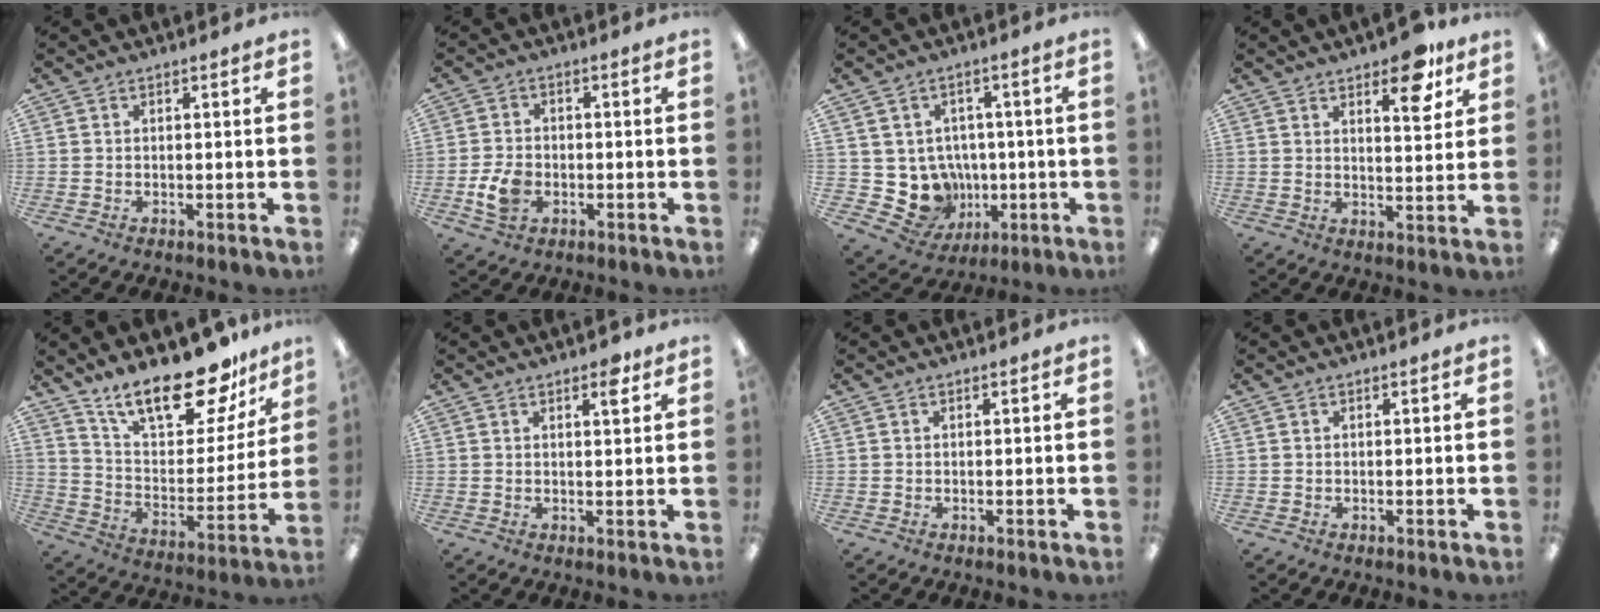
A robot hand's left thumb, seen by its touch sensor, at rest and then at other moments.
{"total": 6.3, "force": [-1.9, 4.6, 3.9], "torque": [-0.080, 0.002, -0.037]}
{"total": 9.1, "force": [0.3, 8.9, 2.1], "torque": [-0.062, -0.019, 0.020]}
{"total": 9.3, "force": [6.4, 3.5, 5.8], "torque": [-0.065, -0.036, 0.102]}
{"total": 22.0, "force": [17.1, 7.4, 11.6], "torque": [-0.189, -0.114, 0.292]}
{"total": 3.4, "force": [2.2, 1.0, 2.4], "torque": [-0.028, -0.007, 0.033]}
{"total": 0.0}
{"total": 0.0}